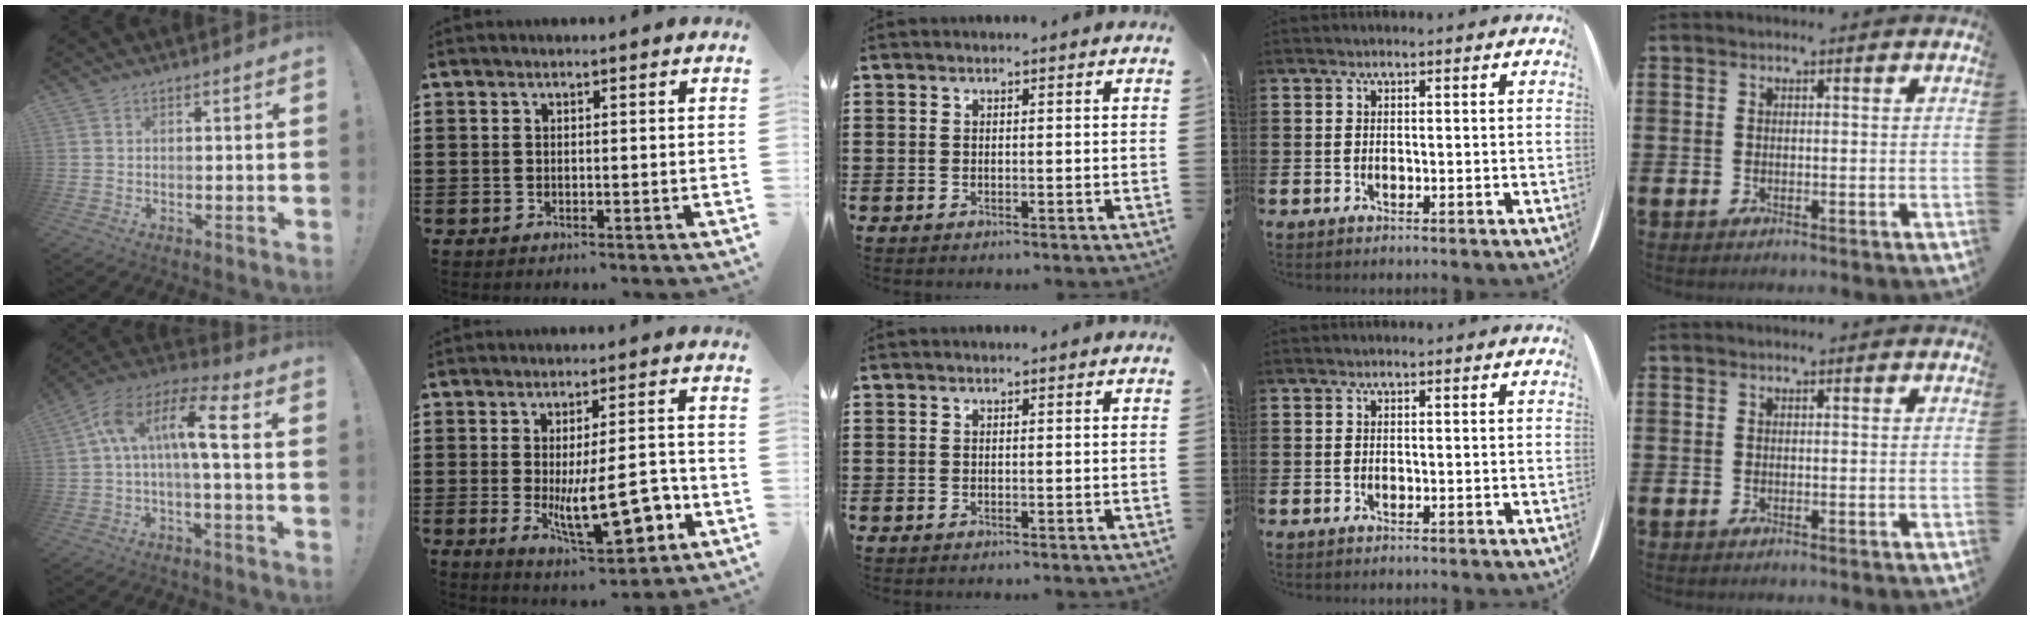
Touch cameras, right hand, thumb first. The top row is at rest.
{"thumb": {"total": 14.0, "force": [1.9, 3.8, 13.3], "torque": [-0.266, 0.005, 0.022]}, "index": {"total": 12.3, "force": [-2.5, 4.3, 11.2], "torque": [-0.174, -0.015, -0.036]}}